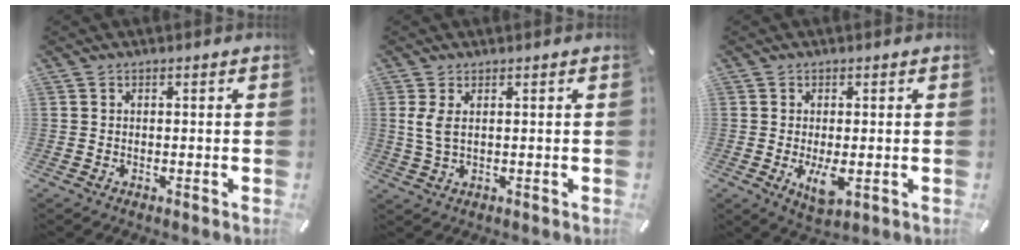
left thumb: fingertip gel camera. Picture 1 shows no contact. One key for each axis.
{"total": 4.1, "fx": 1.1, "fy": 1.7, "fz": 3.5, "tx": -0.087, "ty": -0.002, "tz": 0.016}
{"total": 6.3, "fx": -0.8, "fy": 2.9, "fz": 5.5, "tx": -0.101, "ty": -0.015, "tz": -0.016}